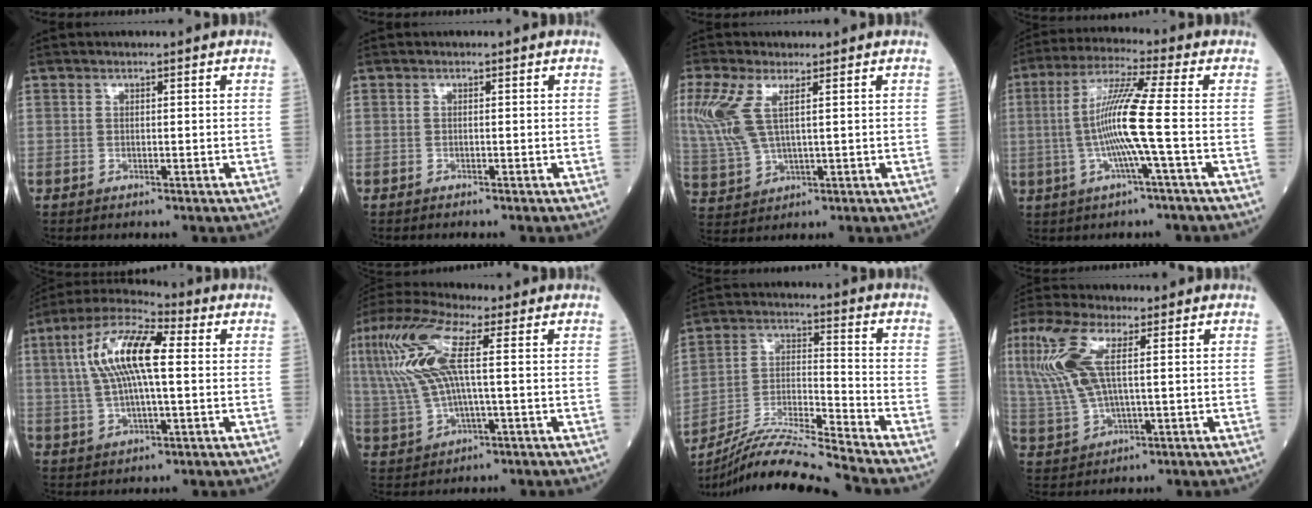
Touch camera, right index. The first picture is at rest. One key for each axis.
{"total": 0.5, "fx": -0.4, "fy": 0.0, "fz": 0.3, "tx": -0.007, "ty": 0.000, "tz": -0.006}
{"total": 8.9, "fx": 3.1, "fy": 3.1, "fz": 7.8, "tx": -0.214, "ty": 0.009, "tz": 0.070}
{"total": 9.8, "fx": -1.2, "fy": -1.2, "fz": 9.7, "tx": -0.195, "ty": 0.006, "tz": -0.025}
{"total": 12.9, "fx": 2.2, "fy": 3.3, "fz": 12.3, "tx": -0.253, "ty": 0.027, "tz": 0.037}
{"total": 13.0, "fx": 2.9, "fy": 3.1, "fz": 12.3, "tx": -0.293, "ty": 0.029, "tz": 0.057}
{"total": 14.3, "fx": -13.3, "fy": -2.8, "fz": 4.6, "tx": -0.083, "ty": 0.001, "tz": -0.241}
{"total": 10.5, "fx": 2.9, "fy": 3.1, "fz": 9.6, "tx": -0.249, "ty": 0.010, "tz": 0.062}